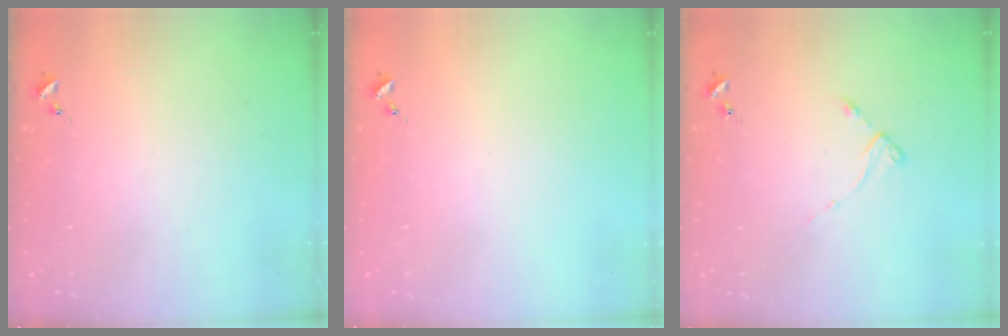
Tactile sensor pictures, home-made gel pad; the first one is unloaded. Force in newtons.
{"total": 0.0}
{"total": 2.7, "press": 2.7, "slide": 0.4}